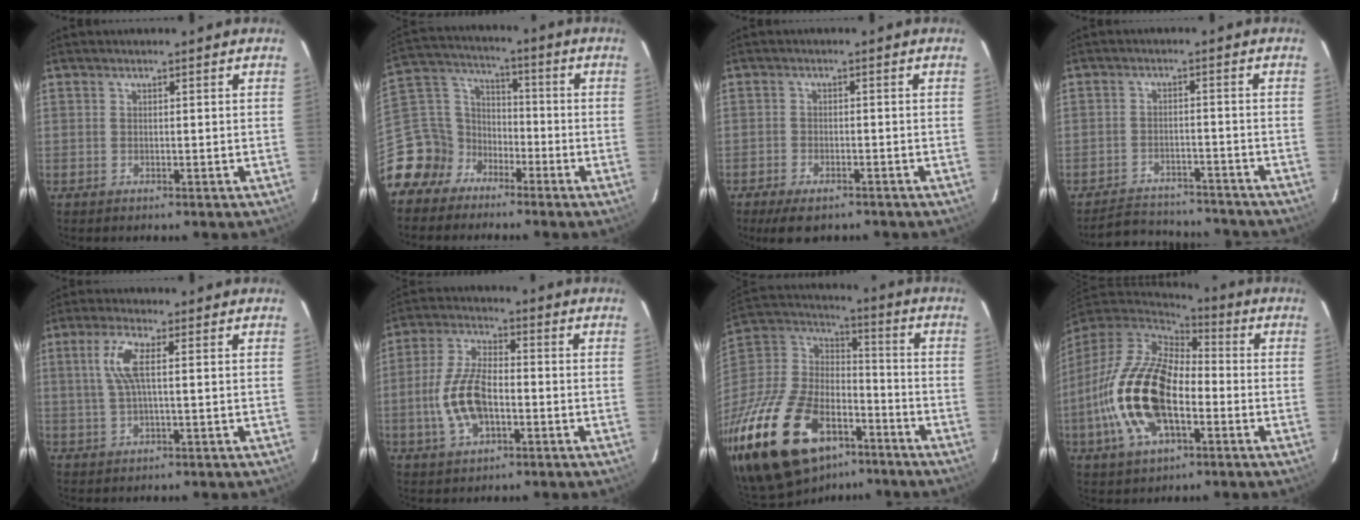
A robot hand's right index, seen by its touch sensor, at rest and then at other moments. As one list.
[{"total": 11.3, "force": [-7.6, 8.1, 1.7], "torque": [-0.067, 0.046, -0.153]}, {"total": 6.3, "force": [-4.8, 2.6, 3.1], "torque": [-0.079, -0.015, -0.076]}, {"total": 12.0, "force": [-10.9, 4.3, 2.8], "torque": [-0.072, 0.021, -0.141]}, {"total": 5.9, "force": [1.1, 0.9, 5.7], "torque": [-0.119, 0.005, 0.026]}, {"total": 11.1, "force": [-2.6, 5.6, 9.3], "torque": [-0.198, 0.005, -0.045]}, {"total": 33.5, "force": [-20.5, 18.1, 19.2], "torque": [-0.422, -0.009, -0.326]}, {"total": 20.0, "force": [-4.4, 10.6, 16.4], "torque": [-0.352, -0.011, -0.079]}]